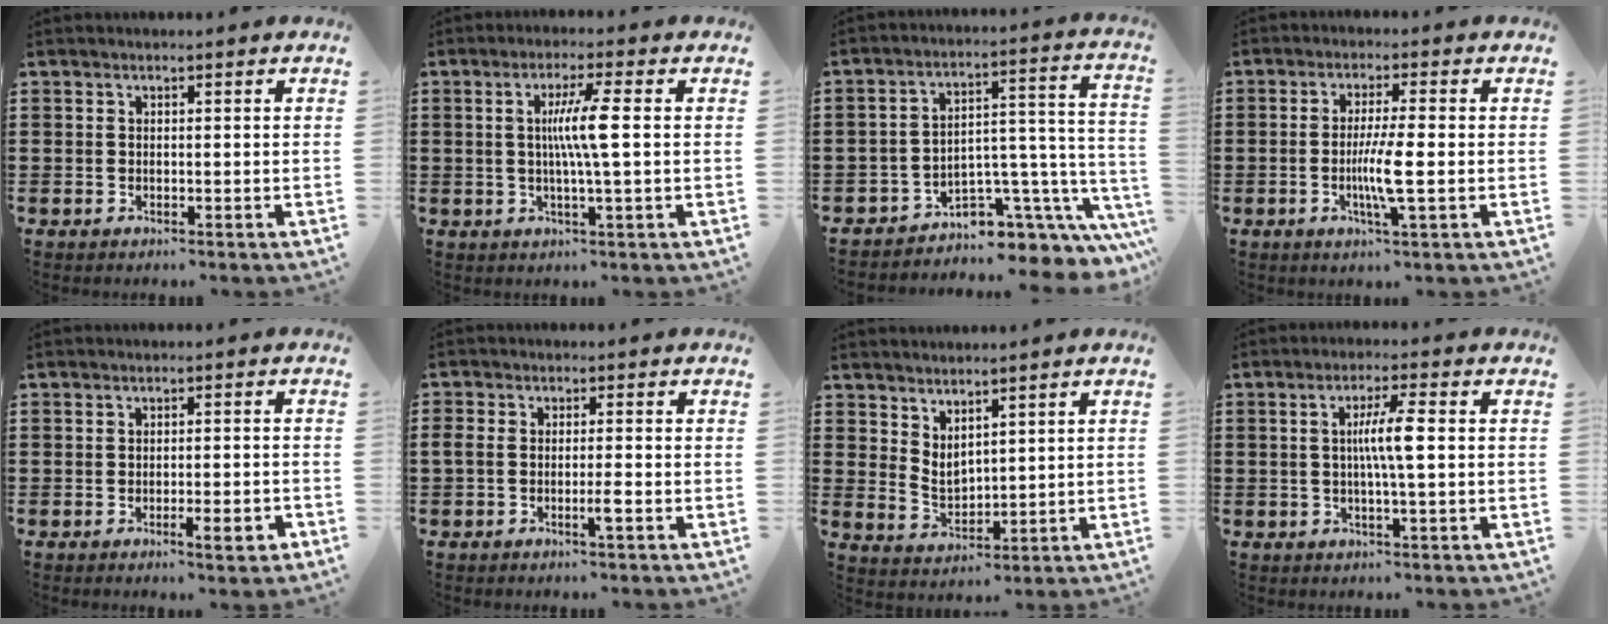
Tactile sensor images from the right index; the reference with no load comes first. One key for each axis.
{"total": 6.2, "fx": 0.5, "fy": -0.2, "fz": 6.2, "tx": -0.117, "ty": -0.004, "tz": 0.002}
{"total": 6.3, "fx": -4.0, "fy": 3.9, "fz": 3.0, "tx": -0.055, "ty": -0.002, "tz": -0.068}
{"total": 5.7, "fx": -1.1, "fy": 0.1, "fz": 5.6, "tx": -0.111, "ty": -0.016, "tz": -0.025}
{"total": 3.7, "fx": -1.7, "fy": 0.7, "fz": 3.2, "tx": -0.048, "ty": -0.002, "tz": -0.029}
{"total": 2.7, "fx": -1.2, "fy": 0.5, "fz": 2.4, "tx": -0.050, "ty": 0.000, "tz": -0.025}
{"total": 3.0, "fx": 2.4, "fy": 1.3, "fz": 1.1, "tx": -0.029, "ty": -0.006, "tz": 0.047}
{"total": 5.3, "fx": 0.2, "fy": 0.3, "fz": 5.3, "tx": -0.097, "ty": -0.002, "tz": -0.002}